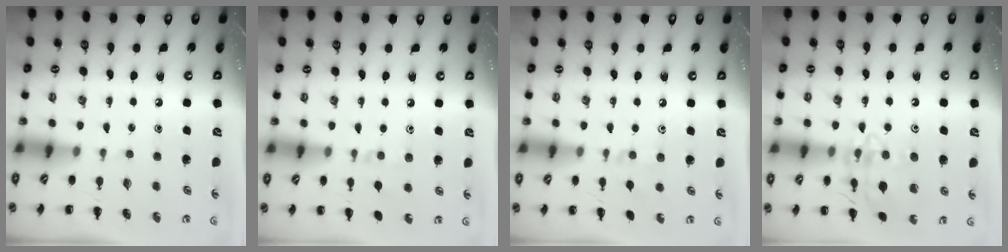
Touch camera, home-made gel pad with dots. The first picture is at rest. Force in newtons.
{"total": 4.9, "press": 4.6, "slide": 1.7}
{"total": 3.6, "press": 3.3, "slide": 1.4}
{"total": 14.8, "press": 14.7, "slide": 0.8}